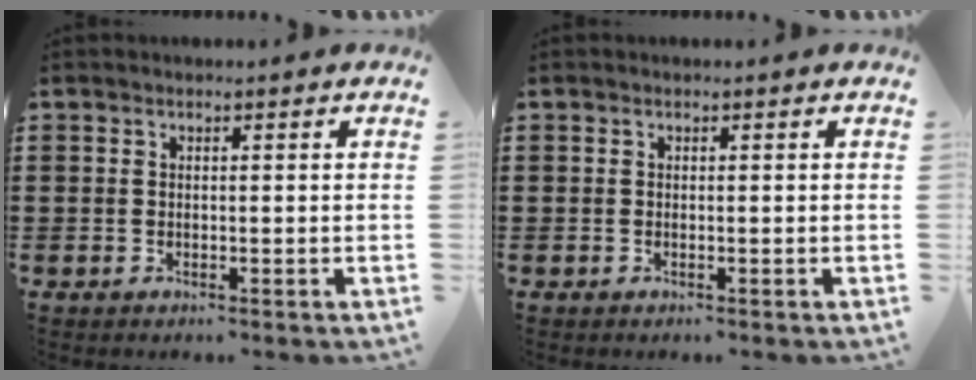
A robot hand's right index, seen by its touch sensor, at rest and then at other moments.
{"total": 0.0}